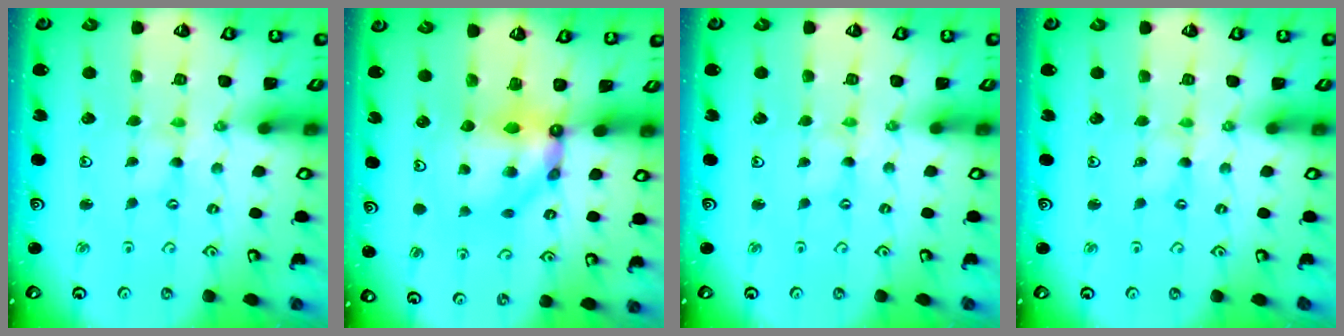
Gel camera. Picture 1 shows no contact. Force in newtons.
{"total": 9.4, "press": 9.3, "slide": 0.8}
{"total": 0.0}
{"total": 0.0}